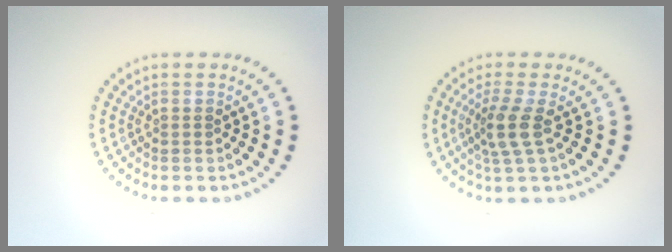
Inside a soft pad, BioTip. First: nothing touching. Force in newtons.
{"total": 2.7, "press": 2.1, "slide": 1.8}